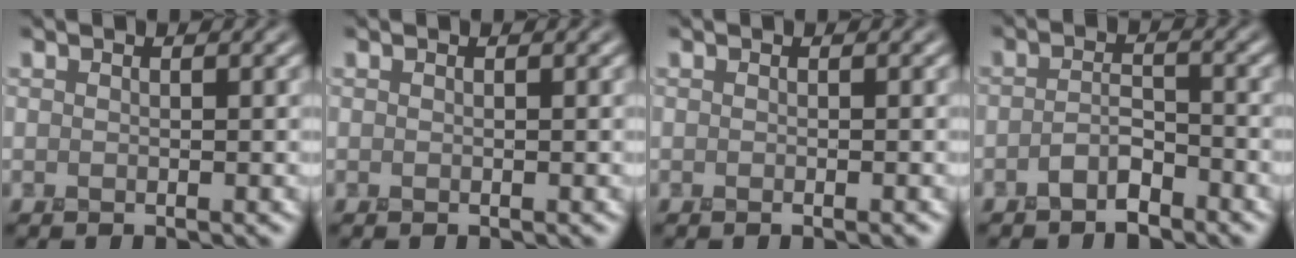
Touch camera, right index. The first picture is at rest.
{"total": 0.0}
{"total": 1.0, "force": [-0.4, 0.3, 0.9], "torque": [-0.002, -0.002, -0.006]}
{"total": 2.0, "force": [-1.6, 0.7, 1.1], "torque": [-0.022, 0.009, -0.032]}